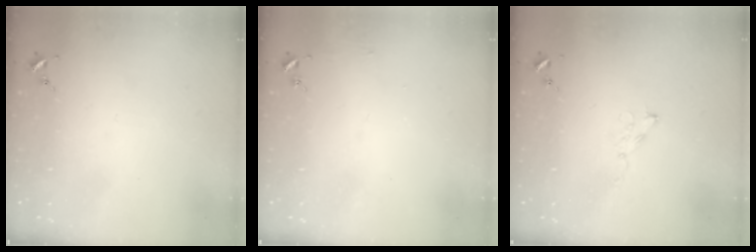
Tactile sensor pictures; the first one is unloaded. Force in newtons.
{"total": 2.5, "press": 2.5, "slide": 0.2}
{"total": 3.5, "press": 3.5, "slide": 0.4}